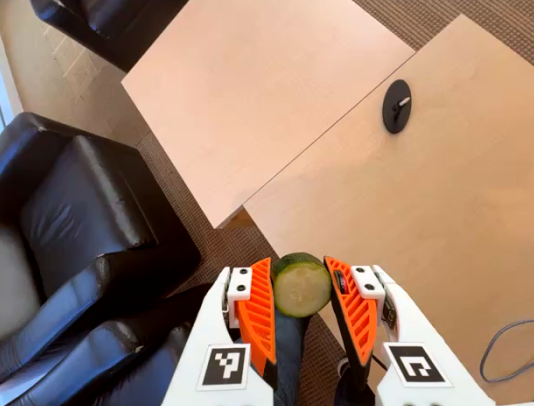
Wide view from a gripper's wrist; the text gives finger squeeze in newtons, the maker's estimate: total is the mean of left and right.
{"total": 14.1, "left": 14.1, "right": 14.1}